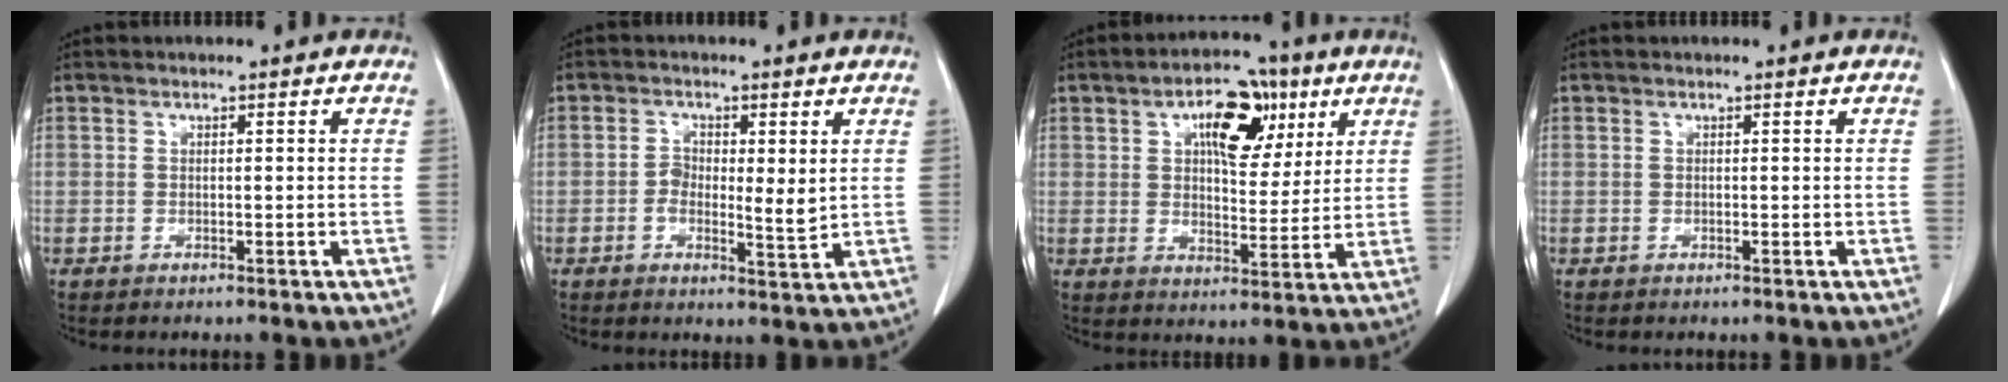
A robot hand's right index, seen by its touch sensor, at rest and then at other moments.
{"total": 4.6, "force": [0.3, 1.9, 4.2], "torque": [-0.068, -0.004, 0.002]}
{"total": 10.6, "force": [4.7, 5.2, 7.9], "torque": [-0.121, 0.022, 0.075]}
{"total": 0.0}